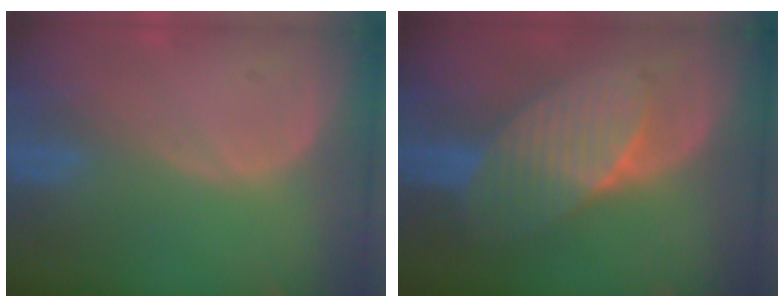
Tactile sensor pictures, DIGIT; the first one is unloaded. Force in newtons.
{"total": 7.4, "press": 6.9, "slide": 2.5}